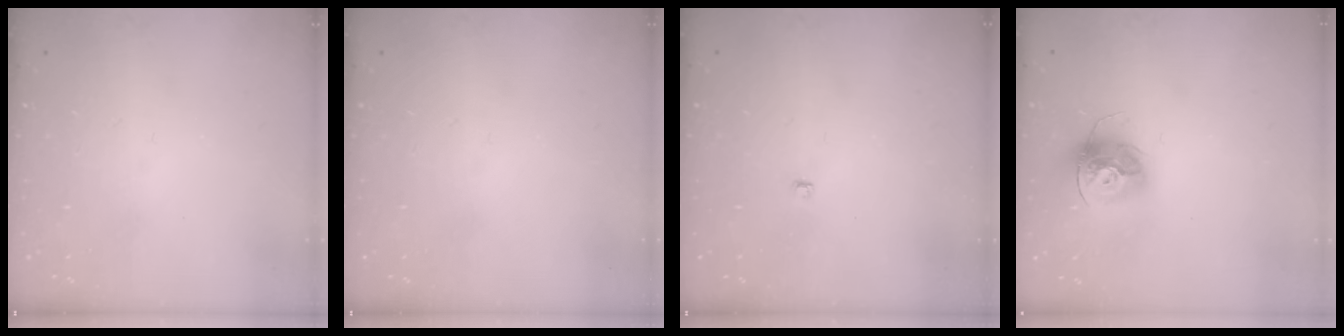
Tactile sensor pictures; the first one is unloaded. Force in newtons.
{"total": 0.0}
{"total": 2.8, "press": 2.7, "slide": 0.3}
{"total": 15.0, "press": 14.9, "slide": 1.3}